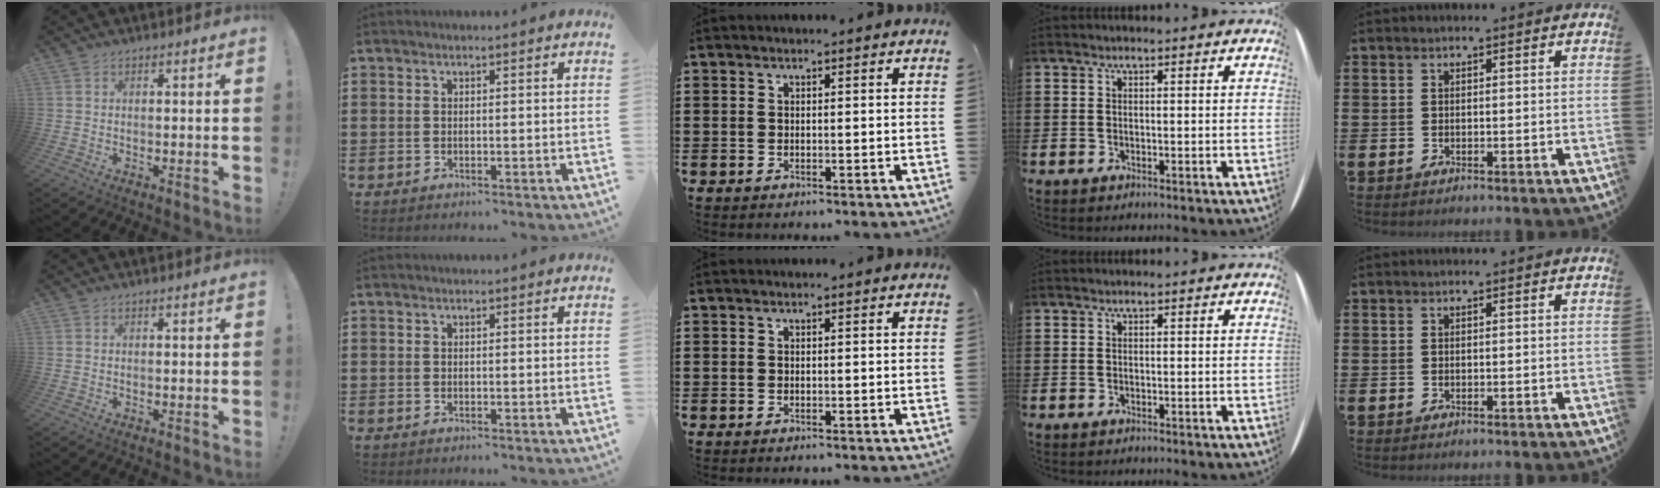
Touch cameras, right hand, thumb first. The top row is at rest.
{}